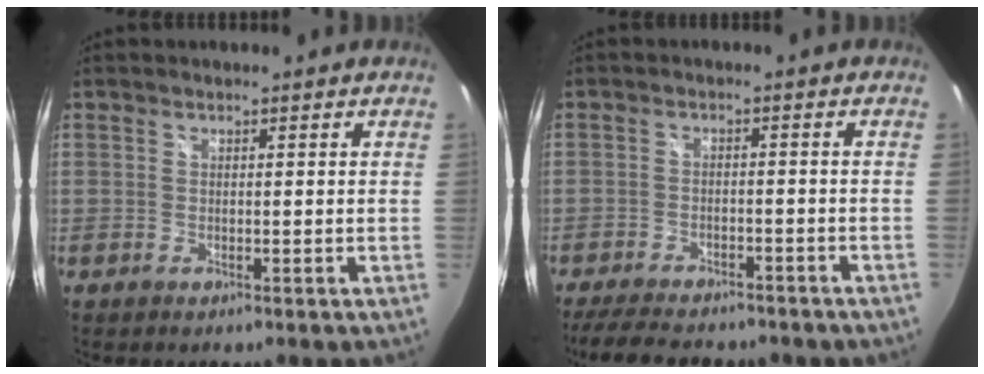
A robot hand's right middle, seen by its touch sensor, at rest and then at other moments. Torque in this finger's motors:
{"motor_torque": [1.09, -1.04, 0.20, 0.09]}